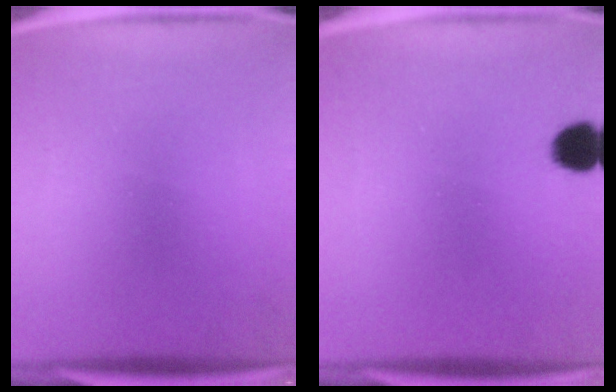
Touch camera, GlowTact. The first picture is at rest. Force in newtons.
{"total": 5.5}